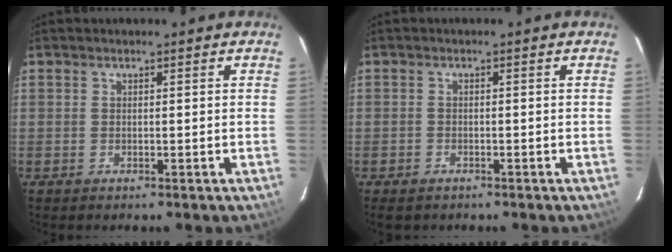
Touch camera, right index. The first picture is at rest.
{"total": 2.5, "force": [-1.9, 1.4, 0.7], "torque": [-0.022, -0.004, -0.033]}